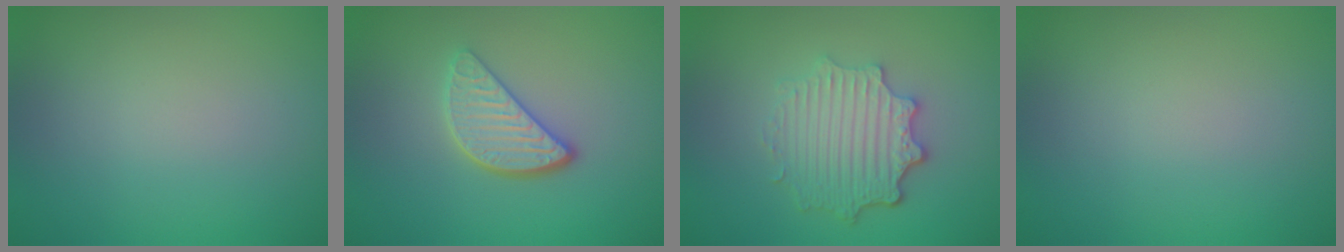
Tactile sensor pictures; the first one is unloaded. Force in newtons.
{"total": 3.6, "press": 2.9, "slide": 2.1}
{"total": 4.7, "press": 3.7, "slide": 2.9}
{"total": 0.0}